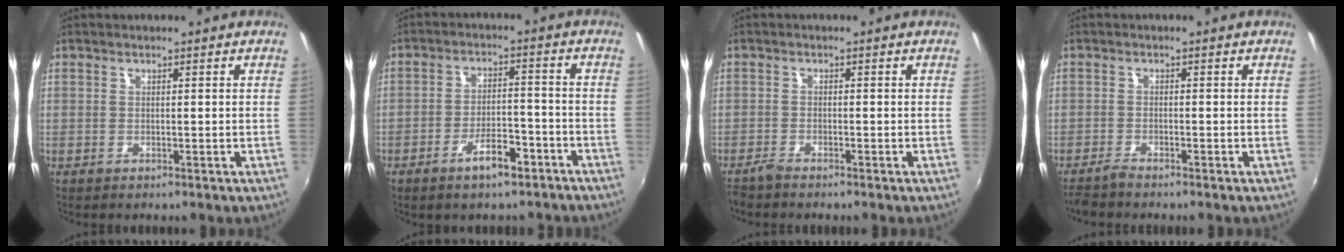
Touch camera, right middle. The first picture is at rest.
{"total": 7.2, "force": [-5.0, 2.8, 4.3], "torque": [-0.078, 0.011, -0.069]}
{"total": 1.9, "force": [-1.8, 0.2, 0.5], "torque": [-0.020, -0.005, -0.038]}
{"total": 2.3, "force": [-2.2, 0.0, 0.7], "torque": [-0.027, -0.007, -0.044]}